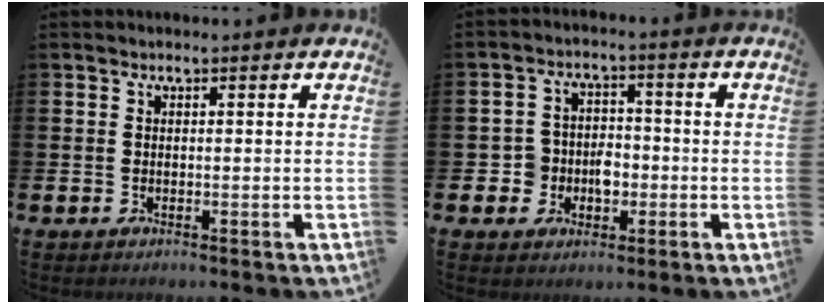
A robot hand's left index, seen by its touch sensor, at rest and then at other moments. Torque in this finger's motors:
{"motor_torque": [0.15, 0.17, 0.09, 0.02]}